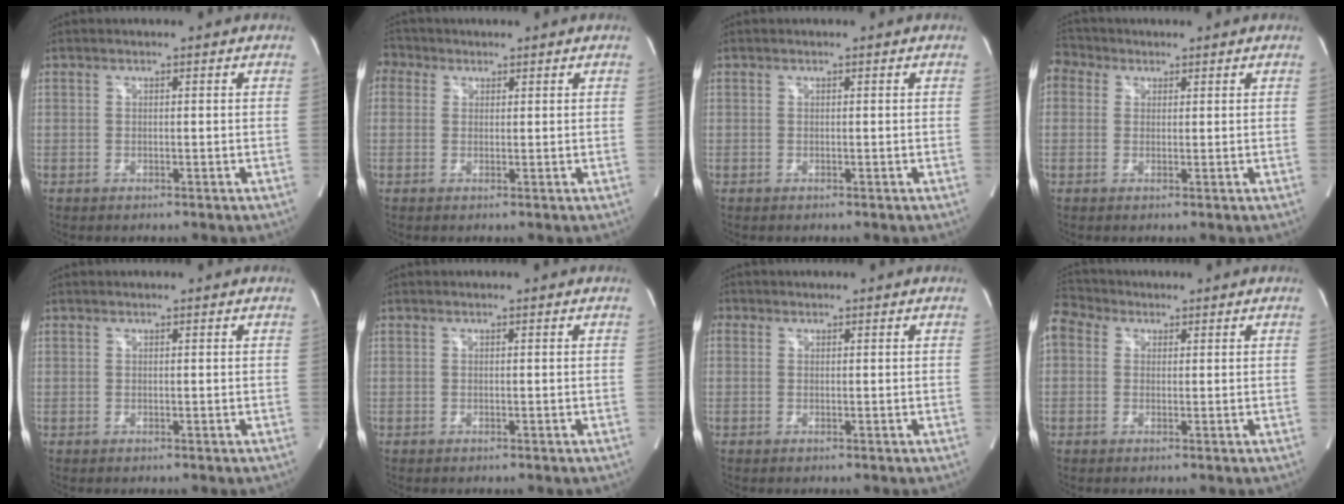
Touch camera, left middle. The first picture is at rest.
{"total": 3.5, "force": [1.7, 3.0, 0.9], "torque": [-0.023, 0.020, 0.031]}
{"total": 0.0}
{"total": 4.3, "force": [2.2, 3.5, 1.4], "torque": [-0.038, 0.028, 0.044]}
{"total": 0.0}
{"total": 0.0}
{"total": 1.5, "force": [0.5, 1.3, 0.4], "torque": [-0.007, 0.008, 0.010]}
{"total": 6.5, "force": [3.0, 4.9, 3.0], "torque": [-0.081, 0.045, 0.059]}